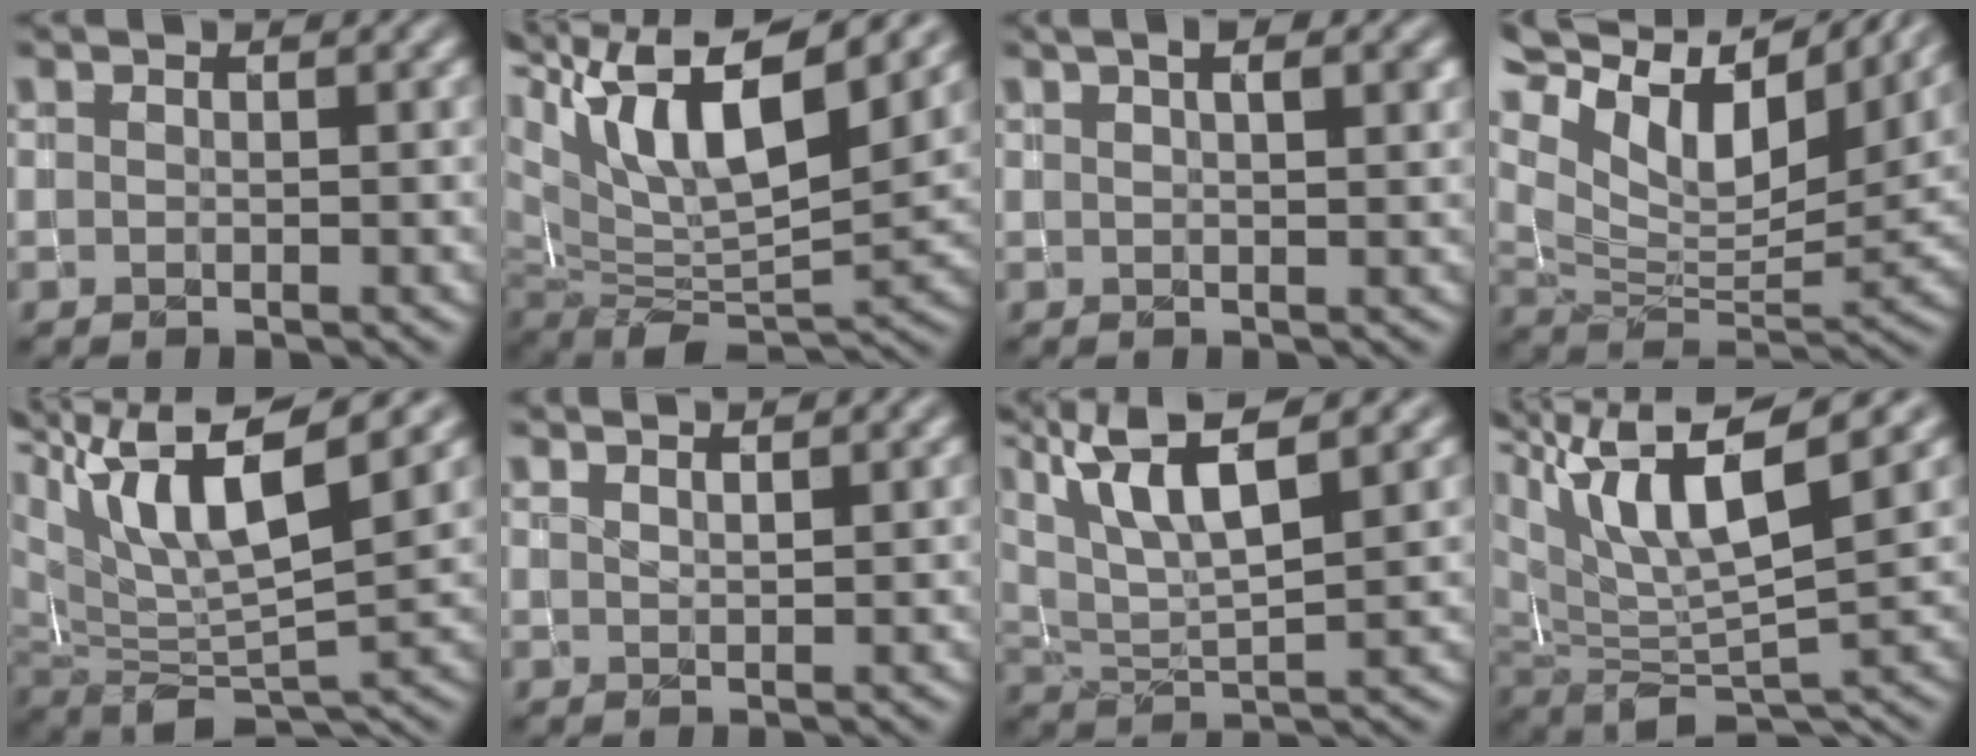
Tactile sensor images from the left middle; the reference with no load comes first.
{"total": 14.1, "force": [6.0, 5.8, 11.4], "torque": [-0.212, 0.028, 0.103]}
{"total": 3.2, "force": [1.5, 1.3, 2.4], "torque": [-0.015, 0.007, 0.009]}
{"total": 12.1, "force": [7.3, 5.2, 8.1], "torque": [-0.162, 0.027, 0.129]}
{"total": 11.5, "force": [5.1, 3.7, 9.7], "torque": [-0.189, 0.016, 0.091]}
{"total": 2.0, "force": [1.7, 0.7, 0.8], "torque": [0.008, 0.004, 0.004]}
{"total": 10.0, "force": [5.6, 3.2, 7.7], "torque": [-0.145, 0.027, 0.085]}
{"total": 10.3, "force": [4.7, 2.9, 8.7], "torque": [-0.170, 0.014, 0.084]}